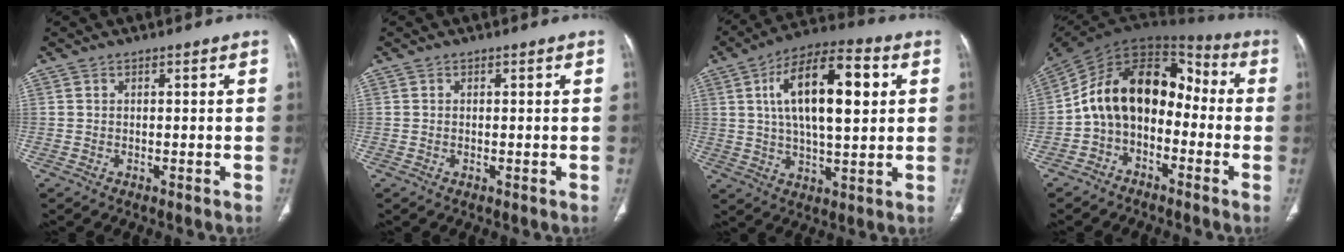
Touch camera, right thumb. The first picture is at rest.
{"total": 0.0}
{"total": 18.1, "force": [4.5, 7.4, 15.9], "torque": [-0.255, 0.009, 0.070]}
{"total": 16.0, "force": [-2.5, 11.1, 11.3], "torque": [-0.161, 0.083, -0.056]}